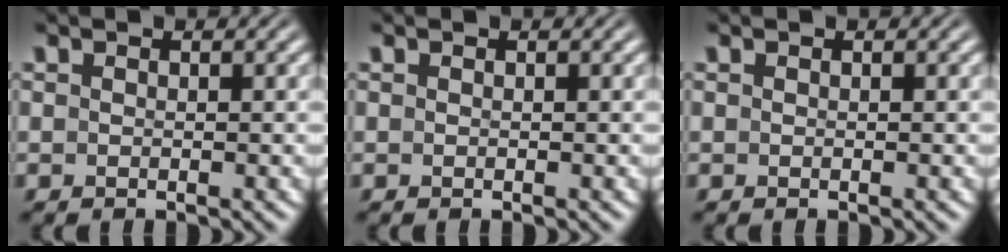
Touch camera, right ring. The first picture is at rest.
{"total": 0.0}
{"total": 0.0}